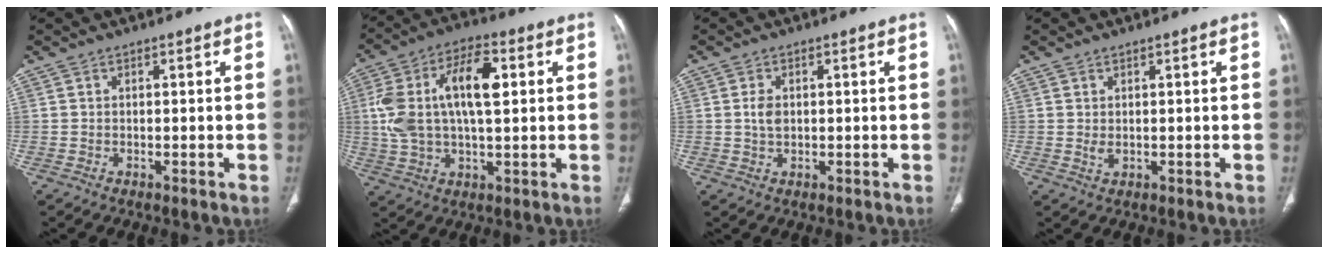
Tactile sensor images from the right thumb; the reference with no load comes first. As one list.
[{"total": 16.1, "force": [2.8, 7.9, 13.7], "torque": [-0.261, 0.026, 0.051]}, {"total": 2.7, "force": [0.3, 1.8, 1.9], "torque": [-0.031, 0.002, 0.006]}, {"total": 1.2, "force": [0.3, 0.7, 0.9], "torque": [-0.009, -0.004, 0.011]}]